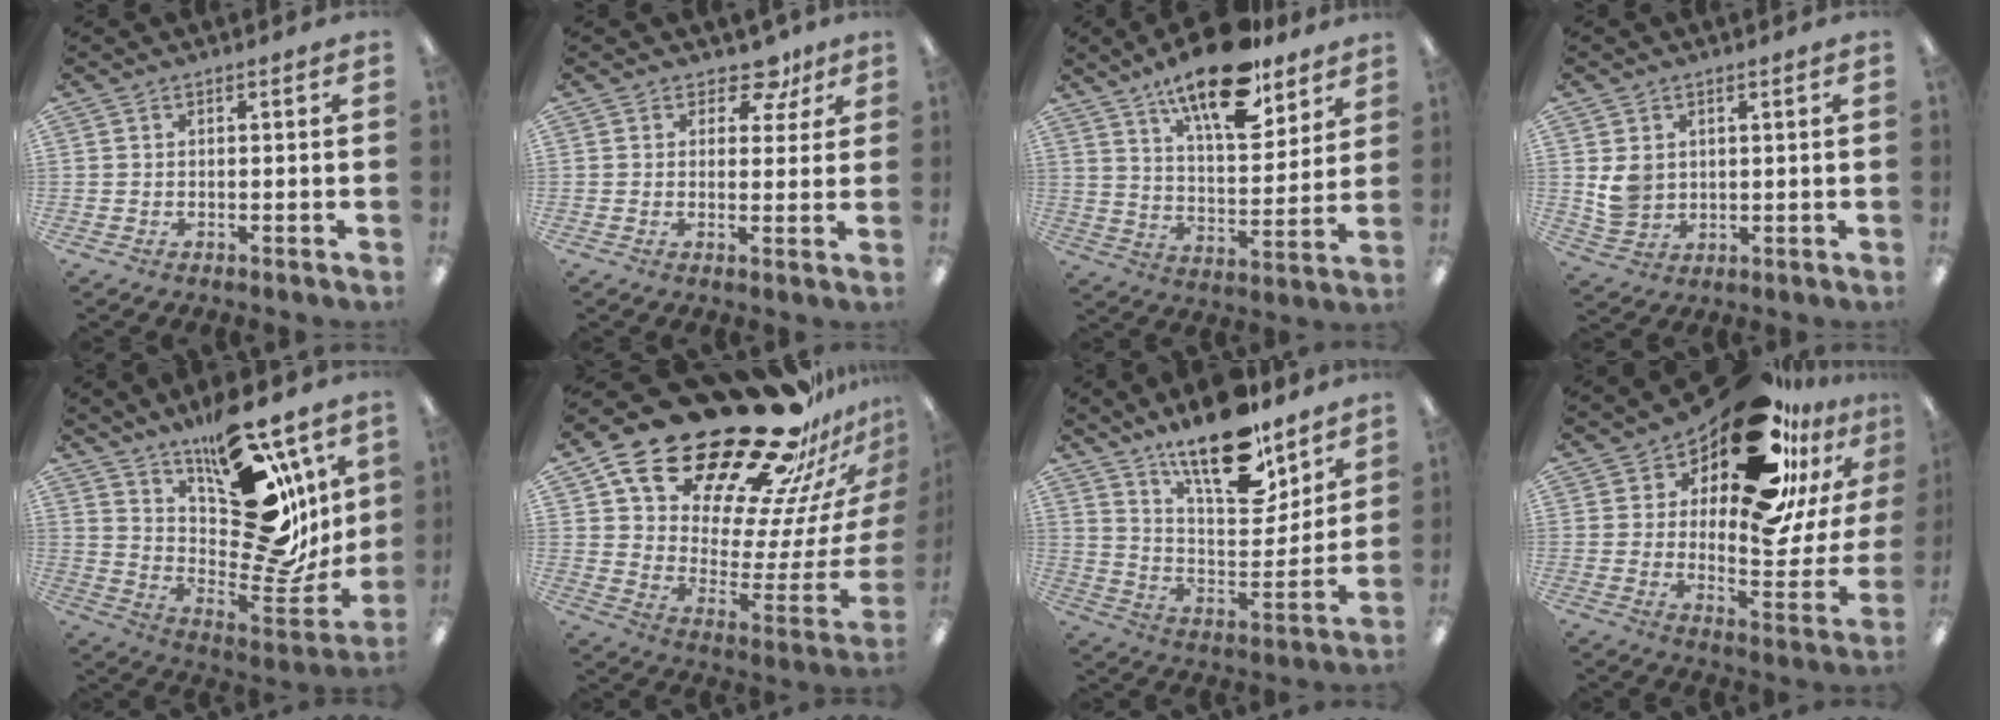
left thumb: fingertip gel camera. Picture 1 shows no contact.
{"total": 7.2, "force": [4.8, 4.1, 3.5], "torque": [-0.043, -0.021, 0.082]}
{"total": 18.0, "force": [13.4, 6.3, 10.3], "torque": [-0.164, -0.078, 0.224]}
{"total": 5.7, "force": [1.8, 5.0, 2.1], "torque": [-0.031, 0.004, 0.038]}
{"total": 23.3, "force": [10.7, 11.1, 17.5], "torque": [-0.224, -0.094, 0.191]}
{"total": 31.0, "force": [24.6, 11.0, 15.3], "torque": [-0.217, -0.198, 0.442]}
{"total": 19.8, "force": [15.4, 6.9, 10.3], "torque": [-0.164, -0.106, 0.263]}
{"total": 20.3, "force": [14.9, 8.3, 11.0], "torque": [-0.137, -0.129, 0.245]}